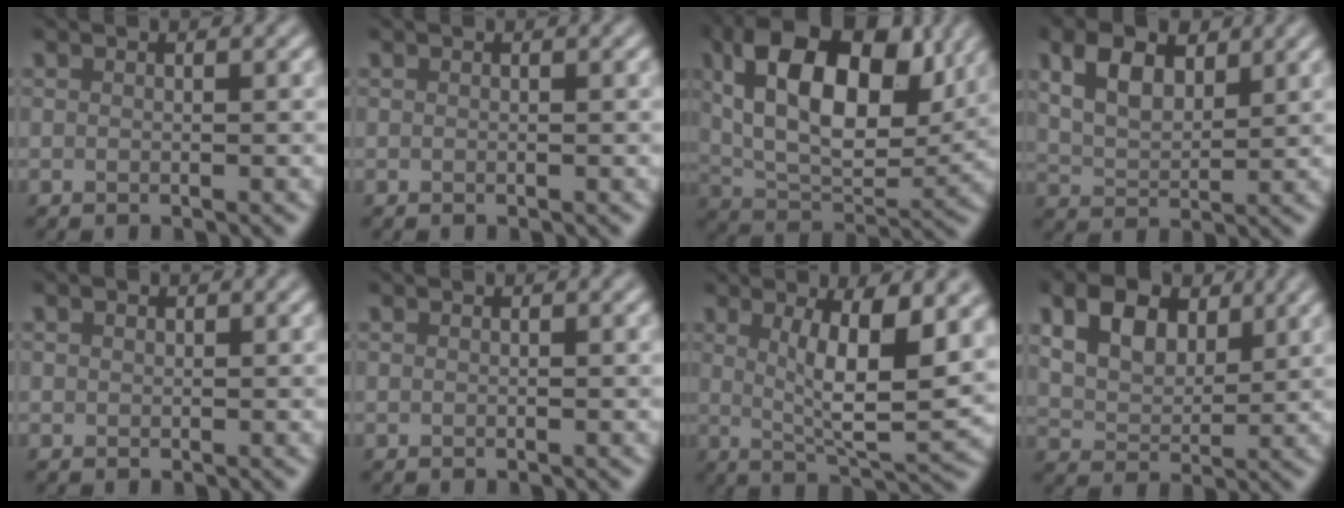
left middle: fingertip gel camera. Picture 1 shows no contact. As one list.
[{"total": 0.0}, {"total": 12.7, "force": [4.4, 6.7, 9.8], "torque": [-0.157, 0.012, 0.072]}, {"total": 4.7, "force": [2.2, 2.6, 3.2], "torque": [-0.070, 0.006, 0.041]}, {"total": 0.5, "force": [0.2, 0.5, 0.0], "torque": [0.002, -0.002, 0.002]}, {"total": 0.0}, {"total": 8.3, "force": [2.0, 2.2, 7.7], "torque": [-0.124, -0.011, 0.040]}, {"total": 5.7, "force": [2.7, 3.6, 3.5], "torque": [-0.077, 0.004, 0.044]}]